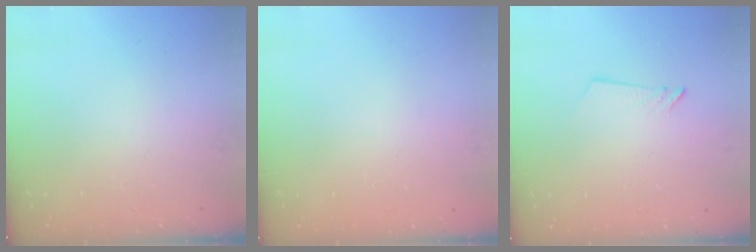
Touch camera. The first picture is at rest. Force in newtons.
{"total": 0.0}
{"total": 2.9, "press": 2.9, "slide": 0.3}